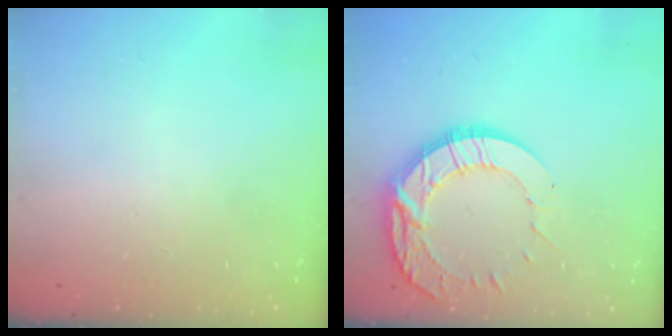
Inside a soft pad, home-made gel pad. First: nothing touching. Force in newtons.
{"total": 15.2, "press": 15.2, "slide": 1.2}